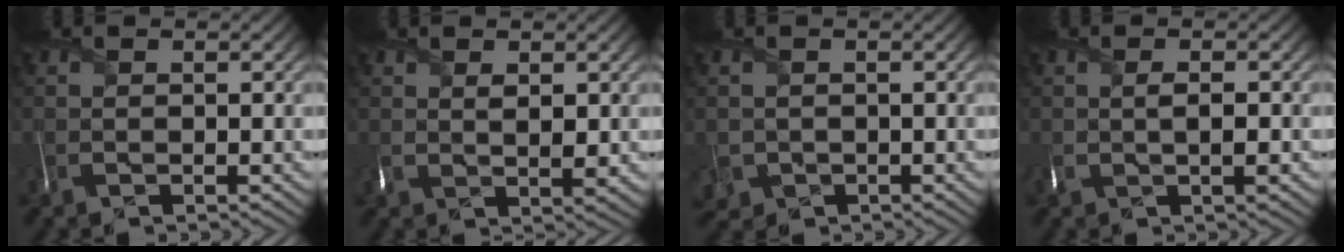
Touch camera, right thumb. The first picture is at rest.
{"total": 2.4, "force": [1.5, 1.1, 1.6], "torque": [-0.029, -0.004, 0.032]}
{"total": 1.8, "force": [-0.2, 1.8, -0.4], "torque": [0.004, -0.006, -0.004]}
{"total": 1.8, "force": [0.4, 0.5, 1.7], "torque": [-0.034, 0.002, 0.004]}